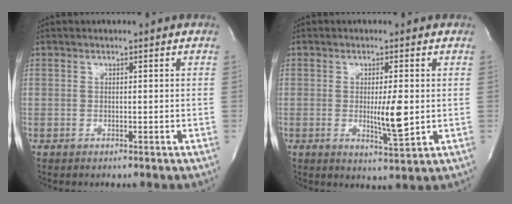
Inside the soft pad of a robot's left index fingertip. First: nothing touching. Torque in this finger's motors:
{"motor_torque": [0.05, 0.01, 0.18, 0.04]}